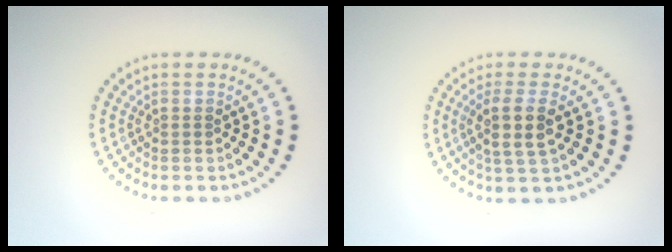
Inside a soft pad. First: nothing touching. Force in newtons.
{"total": 2.9, "press": 2.6, "slide": 1.3}